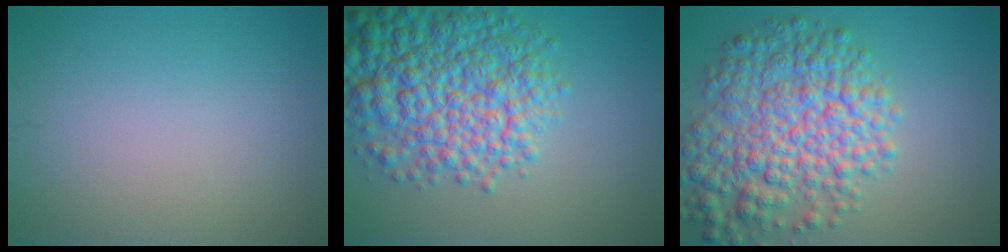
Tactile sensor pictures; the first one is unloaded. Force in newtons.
{"total": 9.7, "press": 9.7, "slide": 0.3}
{"total": 9.0, "press": 9.0, "slide": 0.3}